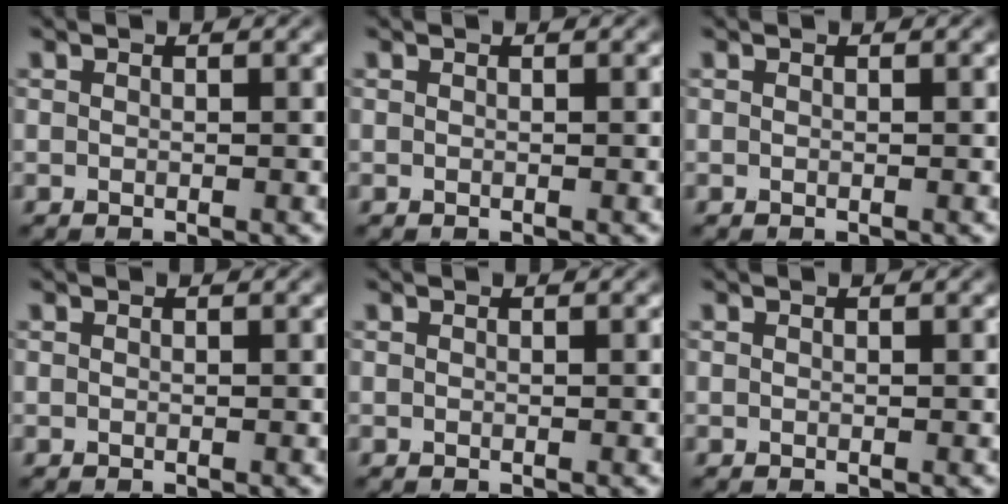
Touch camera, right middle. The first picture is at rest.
{"total": 0.0}
{"total": 0.0}
{"total": 0.0}
{"total": 0.0}
{"total": 0.0}